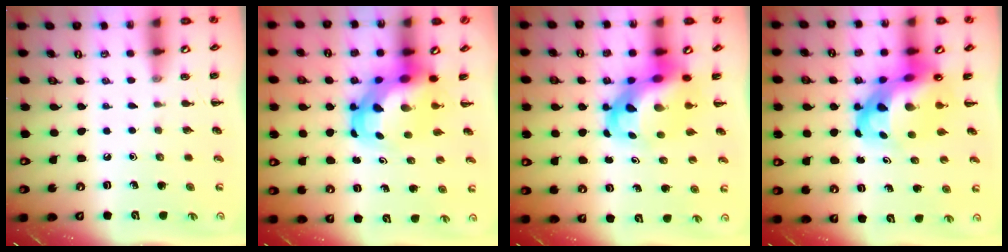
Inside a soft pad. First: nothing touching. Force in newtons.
{"total": 6.9, "press": 6.6, "slide": 2.0}
{"total": 7.9, "press": 7.6, "slide": 2.3}
{"total": 9.5, "press": 9.1, "slide": 2.7}